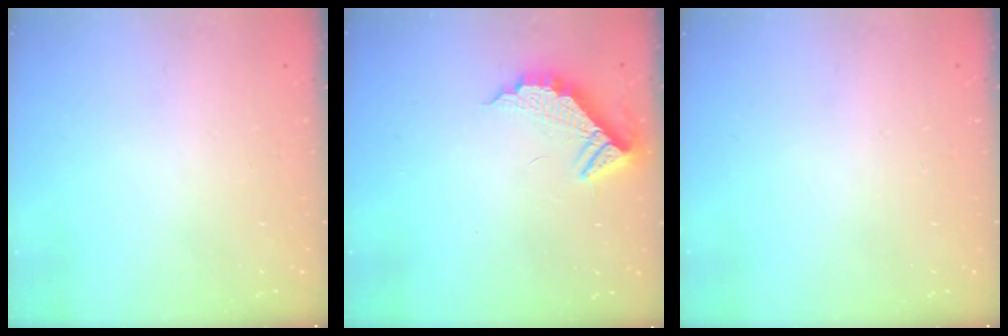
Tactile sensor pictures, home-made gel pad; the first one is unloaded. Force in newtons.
{"total": 10.1, "press": 10.1, "slide": 0.5}
{"total": 0.0}